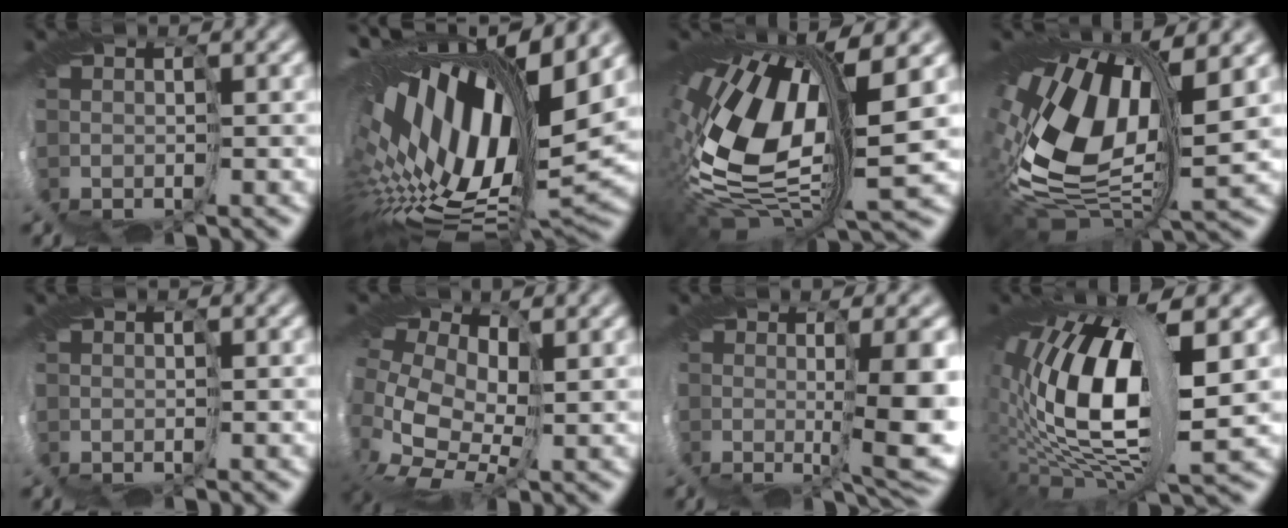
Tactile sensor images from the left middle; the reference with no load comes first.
{"total": 17.9, "force": [5.6, 7.2, 15.4], "torque": [-0.271, -0.010, 0.121]}
{"total": 15.5, "force": [1.6, 7.1, 13.6], "torque": [-0.292, -0.007, 0.041]}
{"total": 14.5, "force": [2.2, 7.8, 12.0], "torque": [-0.258, 0.005, 0.046]}
{"total": 0.0}
{"total": 8.2, "force": [-0.2, 5.7, 5.9], "torque": [-0.134, -0.015, 0.023]}
{"total": 5.9, "force": [0.0, 0.3, 5.9], "torque": [-0.081, 0.001, 0.009]}
{"total": 14.2, "force": [0.6, 5.8, 13.0], "torque": [-0.251, 0.014, 0.007]}